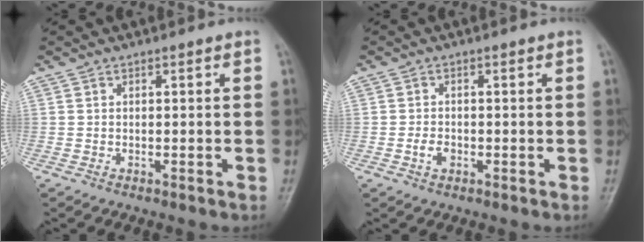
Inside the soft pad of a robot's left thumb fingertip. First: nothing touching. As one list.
[{"total": 2.1, "force": [-0.7, 1.5, 1.4], "torque": [-0.023, 0.003, -0.013]}]